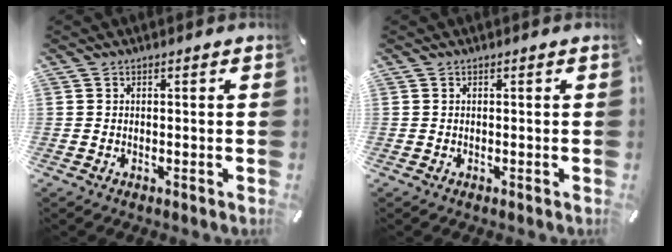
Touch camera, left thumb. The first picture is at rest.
{"total": 0.0}